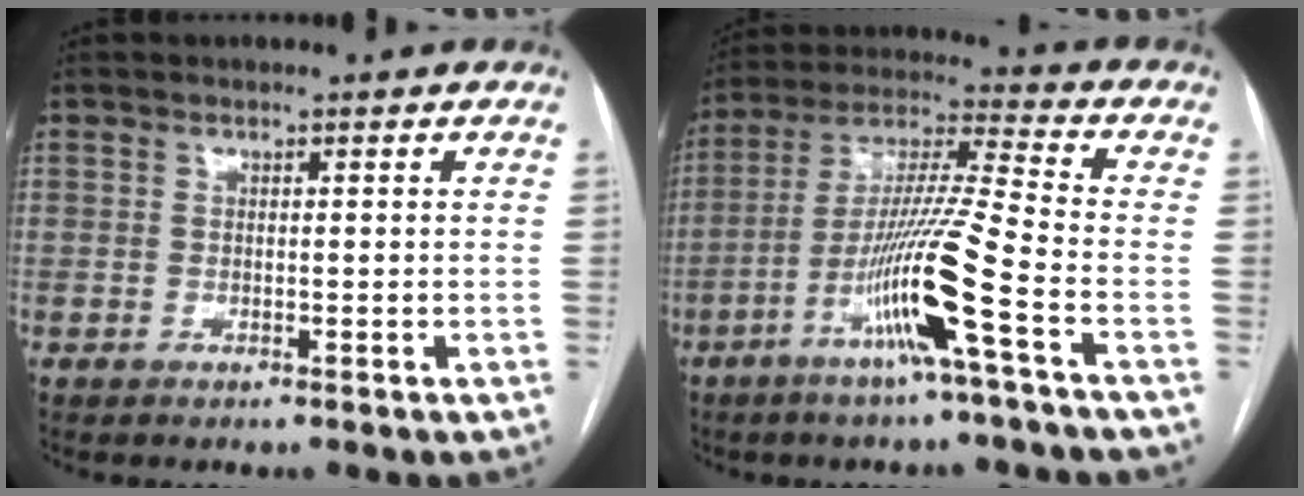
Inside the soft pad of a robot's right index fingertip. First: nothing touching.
{"total": 13.7, "force": [-5.8, -1.4, 12.3], "torque": [-0.240, -0.003, -0.113]}